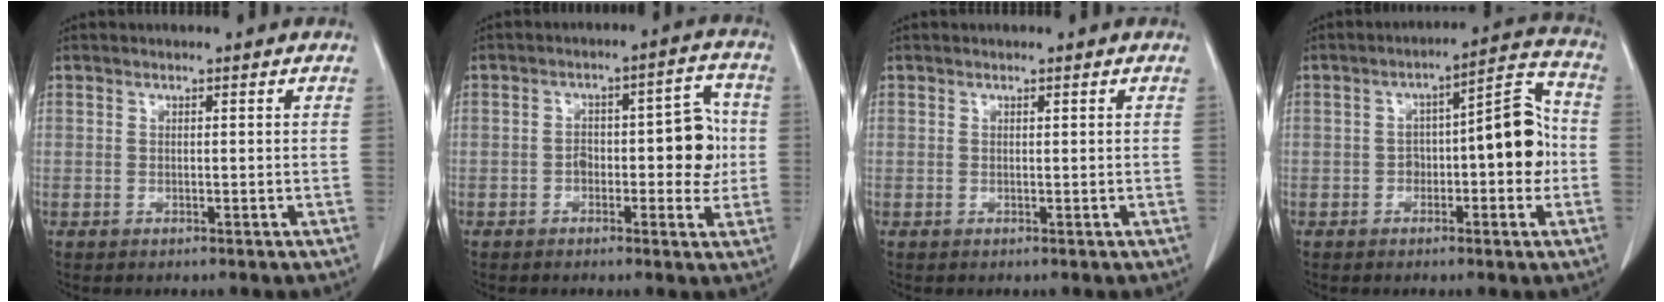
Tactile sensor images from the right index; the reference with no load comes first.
{"total": 8.4, "force": [-0.9, 3.5, 7.5], "torque": [-0.093, 0.030, -0.011]}
{"total": 0.0}
{"total": 10.6, "force": [-1.1, 3.6, 9.9], "torque": [-0.134, 0.044, -0.013]}